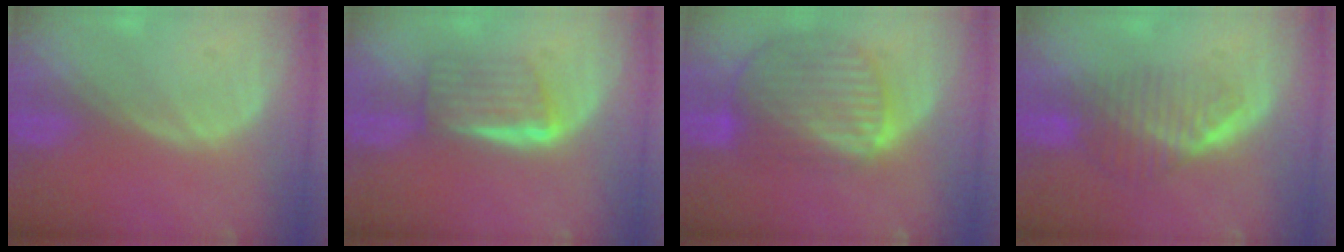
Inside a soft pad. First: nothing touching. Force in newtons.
{"total": 5.9, "press": 5.1, "slide": 2.8}
{"total": 10.4, "press": 8.7, "slide": 5.6}
{"total": 6.3, "press": 5.7, "slide": 2.8}